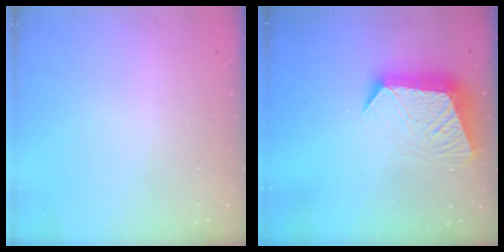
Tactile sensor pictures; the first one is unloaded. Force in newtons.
{"total": 12.3, "press": 12.2, "slide": 1.0}